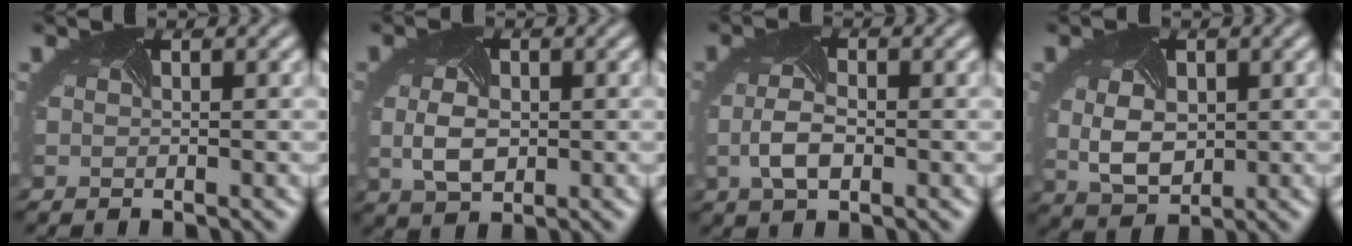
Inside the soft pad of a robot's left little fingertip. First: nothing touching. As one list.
[{"total": 3.3, "force": [-0.2, 2.3, 2.5], "torque": [-0.056, -0.004, -0.003]}, {"total": 3.1, "force": [-0.7, 1.6, 2.6], "torque": [-0.064, -0.007, -0.013]}, {"total": 4.7, "force": [0.2, 3.4, 3.3], "torque": [-0.073, -0.009, 0.017]}]